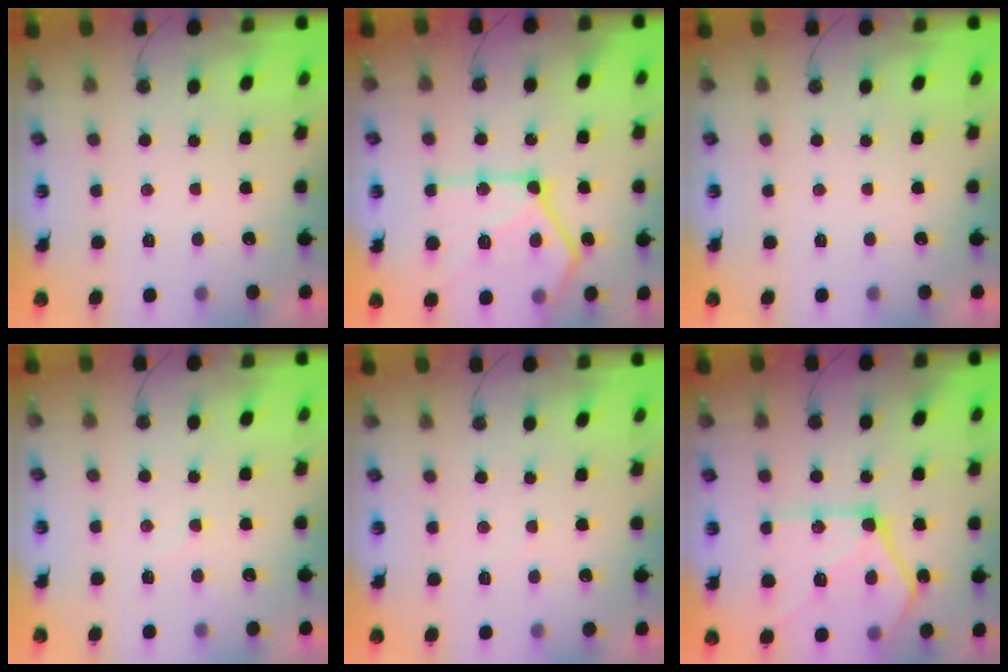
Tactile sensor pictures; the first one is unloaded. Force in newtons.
{"total": 23.4, "press": 23.2, "slide": 2.5}
{"total": 0.0}
{"total": 6.1, "press": 6.1, "slide": 0.7}
{"total": 2.6, "press": 2.6, "slide": 0.3}
{"total": 21.8, "press": 21.6, "slide": 2.2}